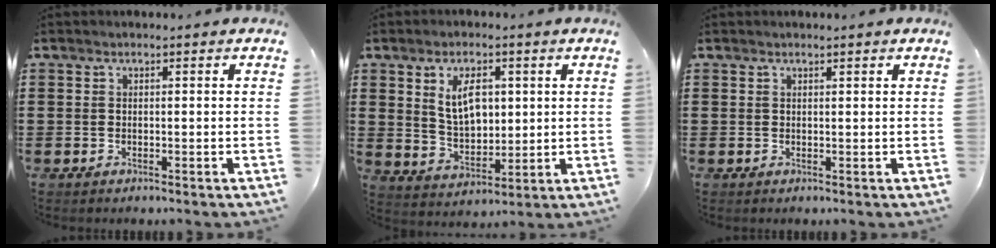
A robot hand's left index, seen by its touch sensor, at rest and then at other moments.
{"total": 6.9, "force": [2.4, 4.0, 5.1], "torque": [-0.097, 0.006, 0.038]}
{"total": 0.9, "force": [0.7, 0.0, 0.5], "torque": [-0.012, 0.000, 0.013]}